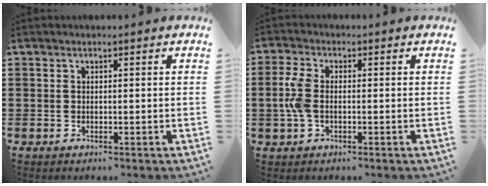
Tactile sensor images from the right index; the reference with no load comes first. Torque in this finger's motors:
{"motor_torque": [0.74, -0.43, 0.43, 0.08]}